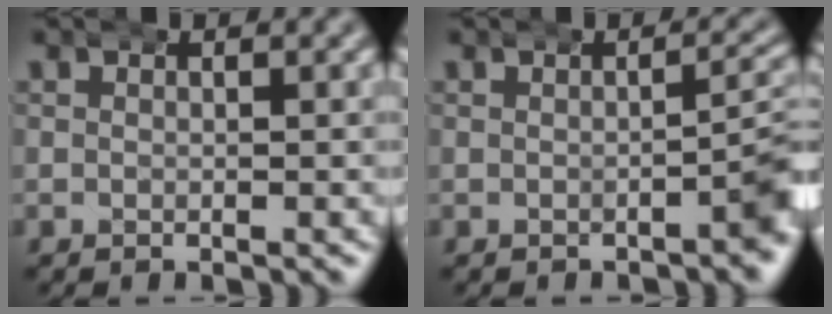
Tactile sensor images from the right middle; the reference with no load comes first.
{"total": 3.5, "force": [-0.5, 1.6, 3.1], "torque": [-0.027, 0.010, -0.011]}